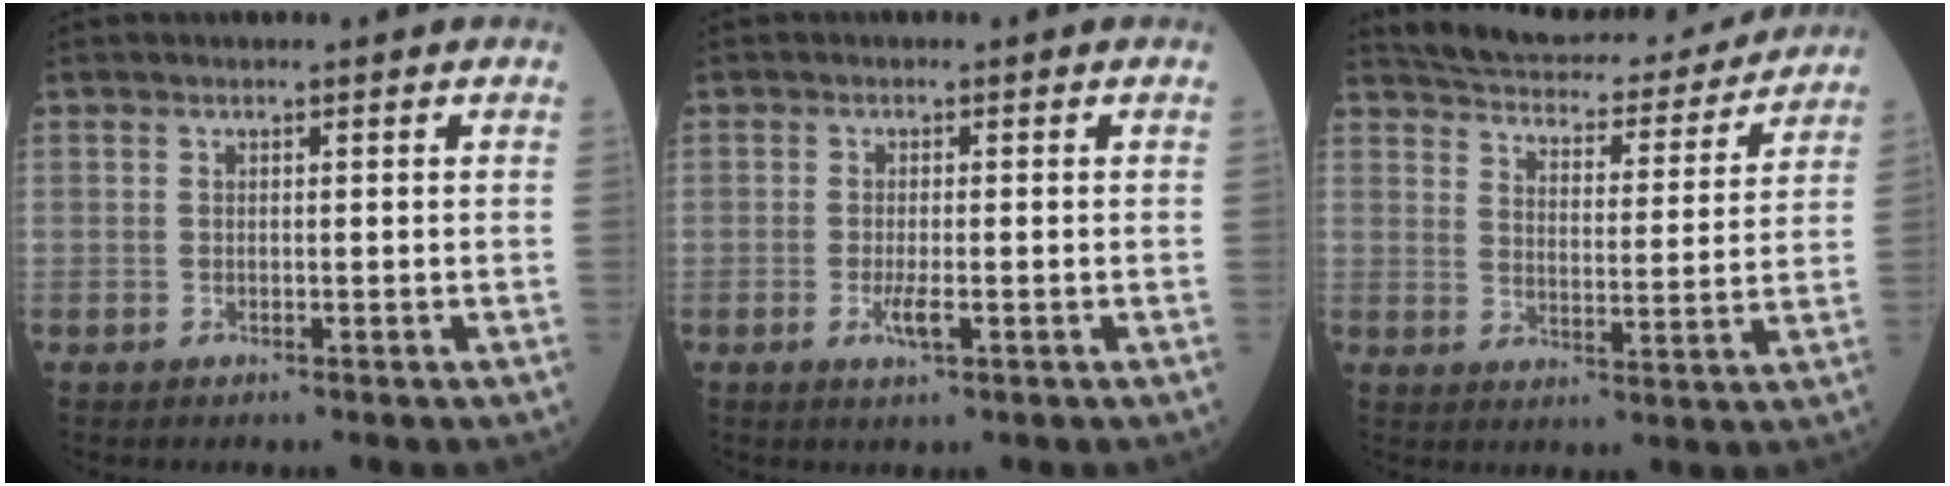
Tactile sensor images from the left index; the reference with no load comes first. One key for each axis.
{"total": 2.4, "fx": -0.8, "fy": 0.4, "fz": 2.2, "tx": -0.049, "ty": -0.005, "tz": -0.012}
{"total": 18.1, "fx": 17.1, "fy": 3.6, "fz": 4.8, "tx": -0.064, "ty": -0.009, "tz": 0.226}